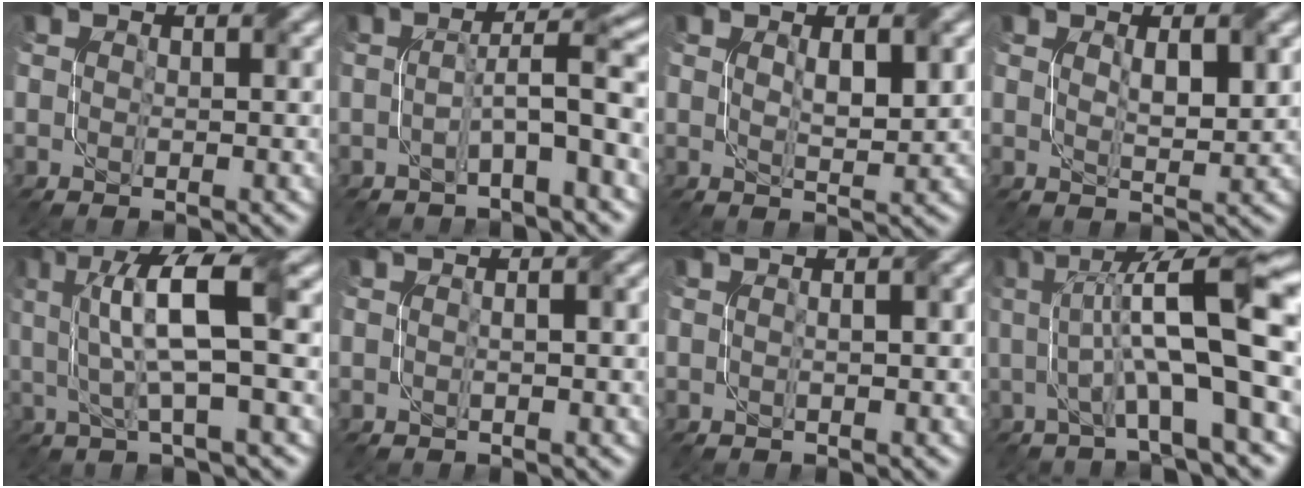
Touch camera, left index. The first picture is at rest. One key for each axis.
{"total": 4.8, "fx": -1.1, "fy": 0.4, "fz": 4.7, "tx": -0.081, "ty": 0.023, "tz": -0.025}
{"total": 2.4, "fx": 0.8, "fy": 0.7, "fz": 2.2, "tx": -0.043, "ty": 0.000, "tz": 0.019}
{"total": 2.5, "fx": 0.8, "fy": 0.7, "fz": 2.2, "tx": -0.042, "ty": 0.000, "tz": 0.020}
{"total": 8.1, "fx": 1.6, "fy": 1.9, "fz": 7.7, "tx": -0.149, "ty": 0.013, "tz": 0.029}
{"total": 2.2, "fx": 0.3, "fy": 1.0, "fz": 1.9, "tx": -0.015, "ty": 0.006, "tz": -0.011}
{"total": 2.4, "fx": 0.5, "fy": 1.0, "fz": 2.1, "tx": -0.016, "ty": 0.008, "tz": -0.007}
{"total": 12.3, "fx": 1.6, "fy": 2.7, "fz": 11.8, "tx": -0.185, "ty": 0.022, "tz": 0.028}